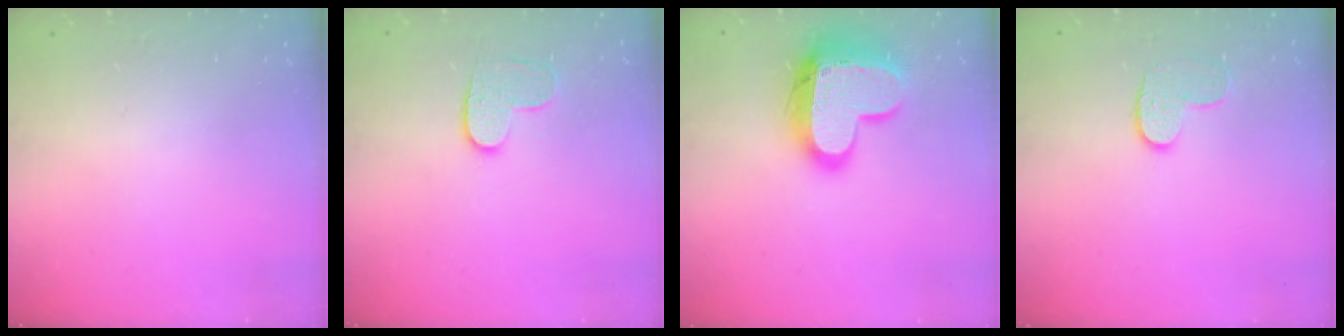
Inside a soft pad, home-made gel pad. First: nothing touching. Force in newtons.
{"total": 7.0, "press": 7.0, "slide": 0.2}
{"total": 16.9, "press": 16.8, "slide": 1.3}
{"total": 6.8, "press": 6.8, "slide": 0.2}